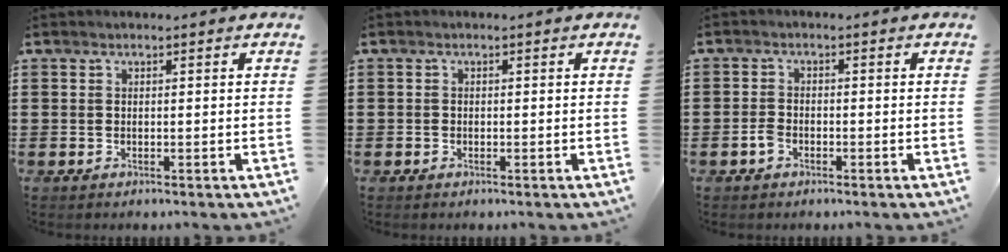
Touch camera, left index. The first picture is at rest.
{"total": 0.6, "force": [-0.4, 0.4, 0.0], "torque": [-0.002, 0.001, -0.009]}
{"total": 1.9, "force": [-1.2, 1.1, 1.1], "torque": [-0.031, 0.001, -0.026]}